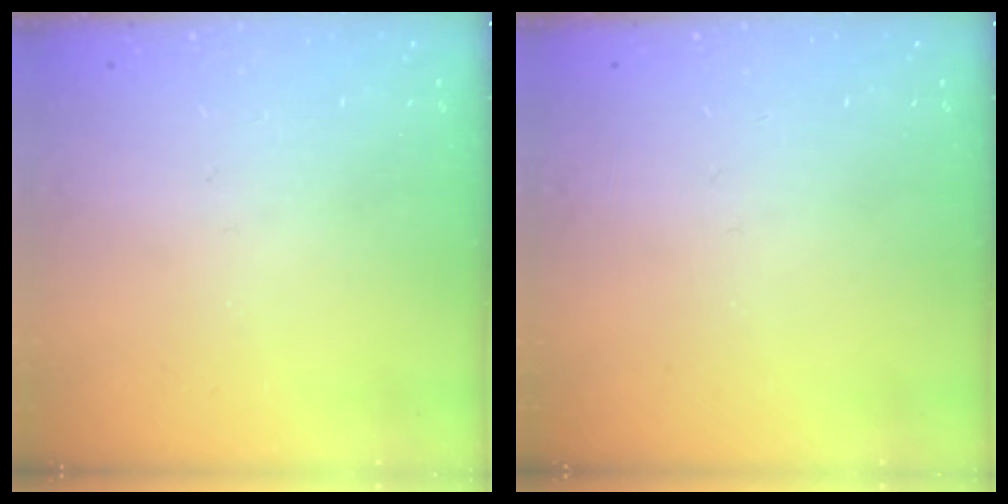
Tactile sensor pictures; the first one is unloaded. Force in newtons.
{"total": 0.0}